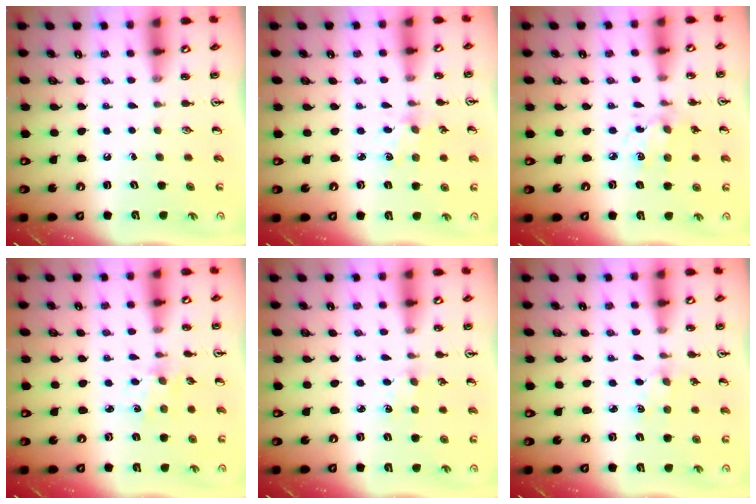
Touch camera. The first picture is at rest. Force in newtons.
{"total": 1.6, "press": 1.5, "slide": 0.4}
{"total": 3.3, "press": 3.1, "slide": 1.1}
{"total": 1.5, "press": 1.5, "slide": 0.1}
{"total": 2.0, "press": 2.0, "slide": 0.3}
{"total": 1.9, "press": 1.9, "slide": 0.2}